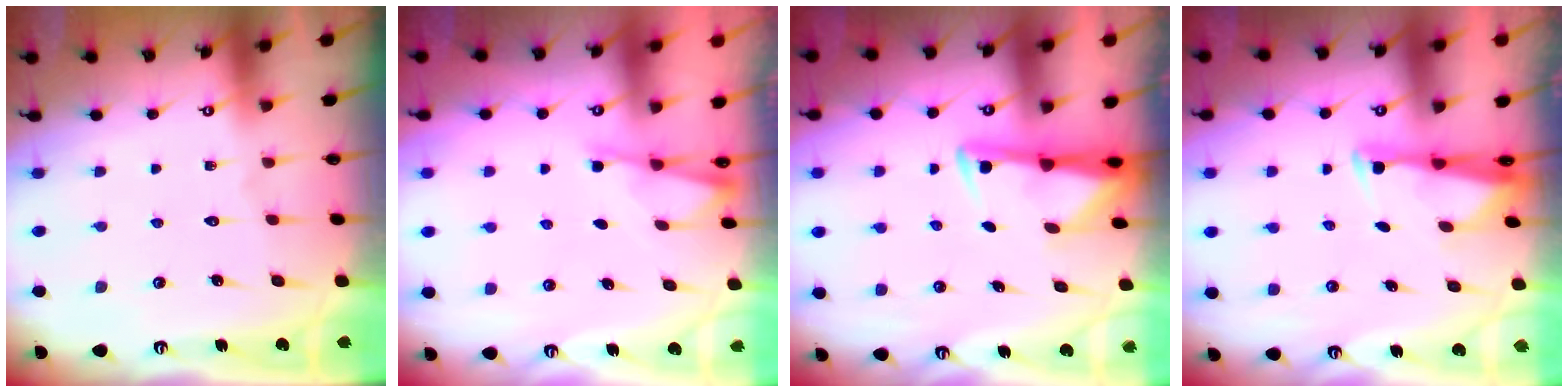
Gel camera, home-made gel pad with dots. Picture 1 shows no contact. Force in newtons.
{"total": 1.2, "press": 1.2, "slide": 0.3}
{"total": 2.9, "press": 2.8, "slide": 0.5}
{"total": 2.9, "press": 2.8, "slide": 0.8}